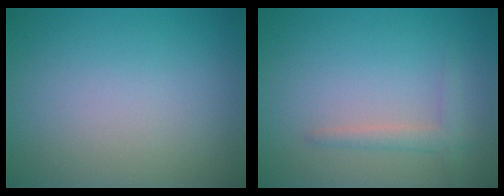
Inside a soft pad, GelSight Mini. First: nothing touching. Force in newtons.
{"total": 1.6, "press": 1.6, "slide": 0.1}